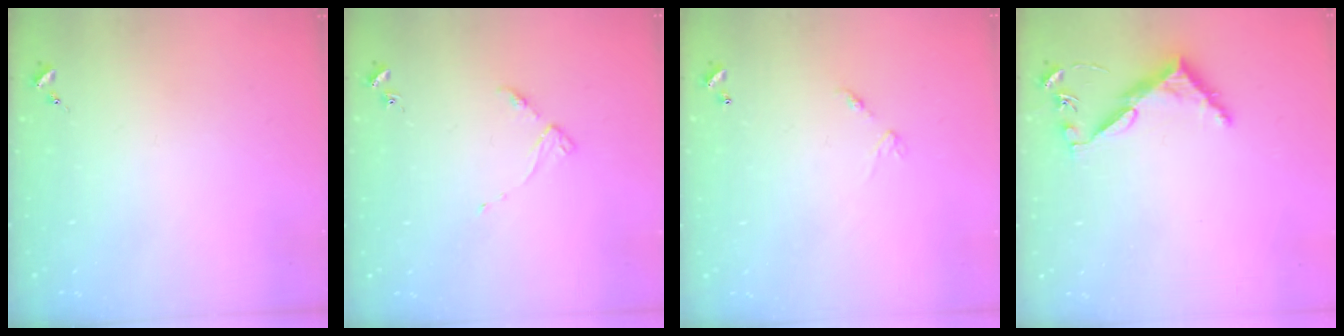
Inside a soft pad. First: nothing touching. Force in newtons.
{"total": 3.8, "press": 3.8, "slide": 0.5}
{"total": 5.8, "press": 5.8, "slide": 0.4}
{"total": 6.2, "press": 6.2, "slide": 0.5}